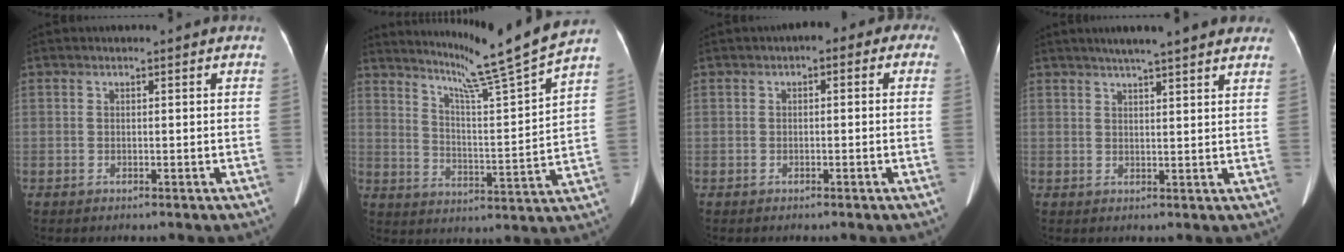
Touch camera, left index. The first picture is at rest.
{"total": 15.2, "force": [13.3, -3.3, 6.6], "torque": [-0.112, -0.049, 0.193]}
{"total": 3.2, "force": [0.2, 2.0, 2.5], "torque": [-0.021, 0.022, -0.012]}
{"total": 12.6, "force": [10.4, 1.3, 6.9], "torque": [-0.096, 0.027, 0.125]}